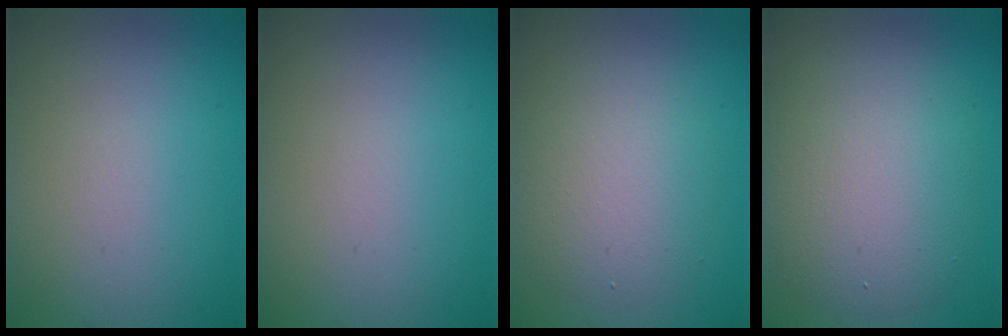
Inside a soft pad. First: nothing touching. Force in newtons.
{"total": 0.0}
{"total": 2.6, "press": 2.6, "slide": 0.3}
{"total": 7.0, "press": 7.0, "slide": 0.3}